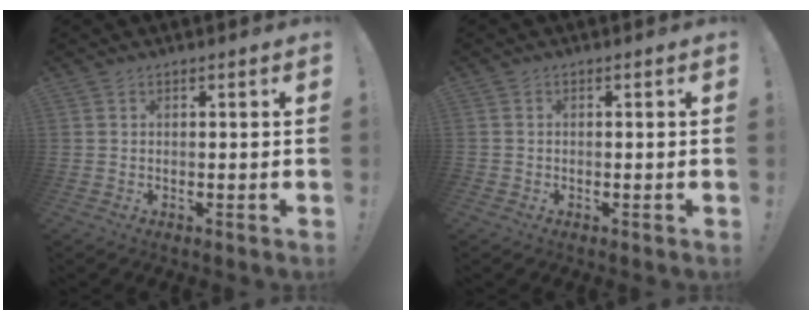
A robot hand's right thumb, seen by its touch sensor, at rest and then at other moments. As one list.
[{"total": 1.0, "force": [-0.7, 0.7, 0.1], "torque": [0.002, 0.002, -0.012]}]